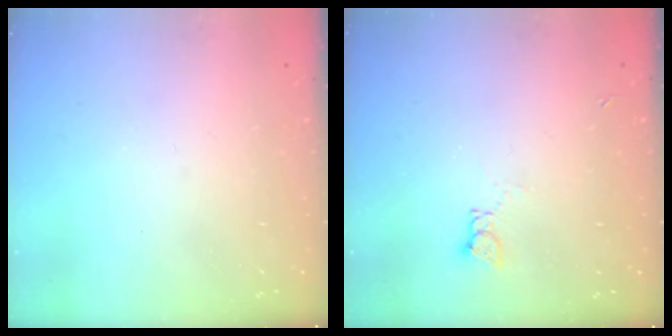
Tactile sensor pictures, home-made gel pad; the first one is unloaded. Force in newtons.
{"total": 1.8, "press": 1.7, "slide": 0.2}